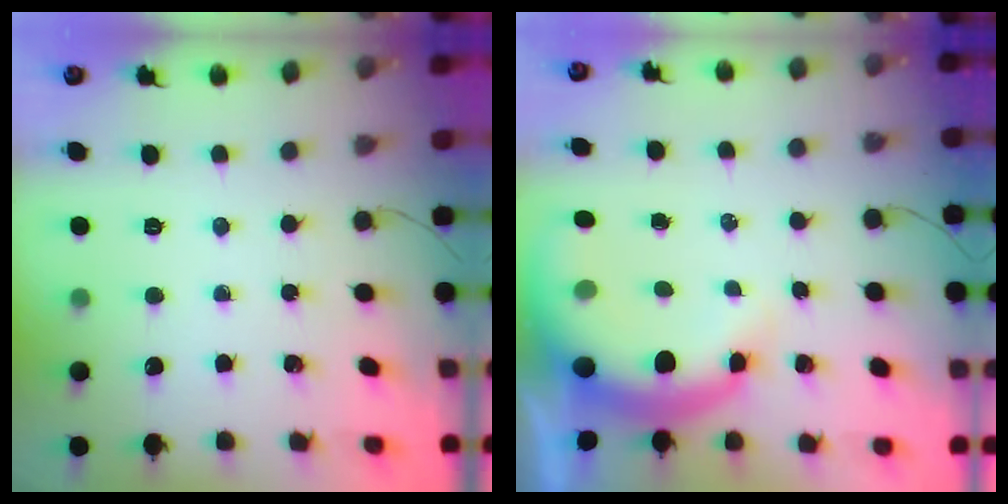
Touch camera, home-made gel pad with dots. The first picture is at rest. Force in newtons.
{"total": 9.9, "press": 9.6, "slide": 2.1}